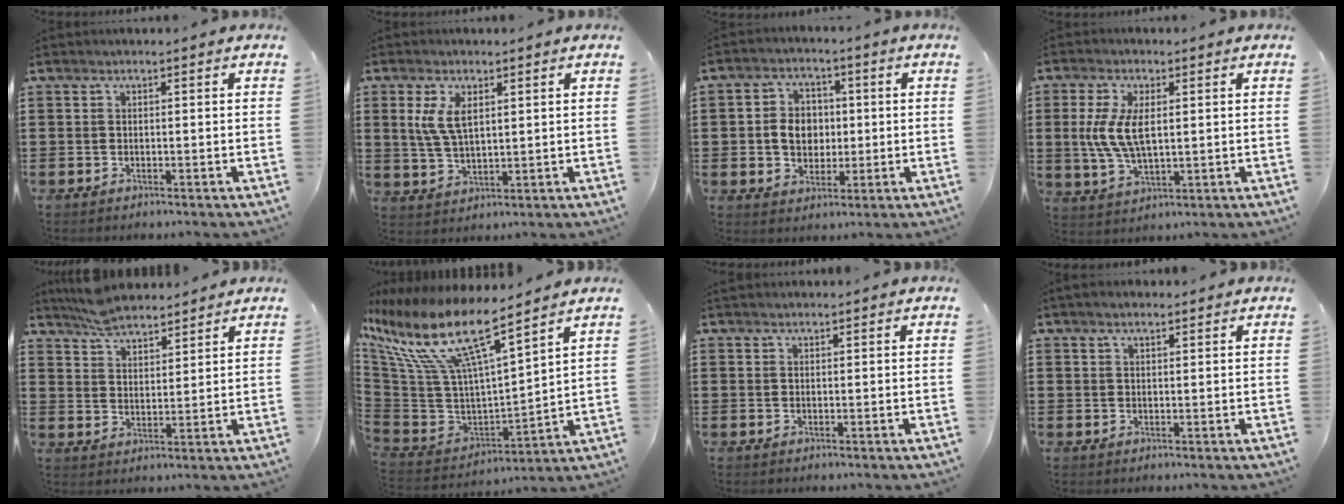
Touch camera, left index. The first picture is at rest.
{"total": 5.5, "force": [2.1, 2.5, 4.4], "torque": [-0.104, 0.004, 0.034]}
{"total": 6.1, "force": [0.0, 5.0, 3.5], "torque": [-0.081, 0.011, -0.009]}
{"total": 7.5, "force": [0.9, 3.5, 6.6], "torque": [-0.148, 0.003, 0.011]}
{"total": 5.6, "force": [5.3, 1.3, 1.3], "torque": [-0.041, -0.011, 0.101]}
{"total": 14.8, "force": [8.1, 4.1, 11.7], "torque": [-0.262, -0.054, 0.131]}
{"total": 0.7, "force": [0.6, 0.2, 0.1], "torque": [-0.003, 0.001, 0.013]}
{"total": 1.5, "force": [1.2, 0.5, 0.7], "torque": [-0.017, 0.002, 0.023]}